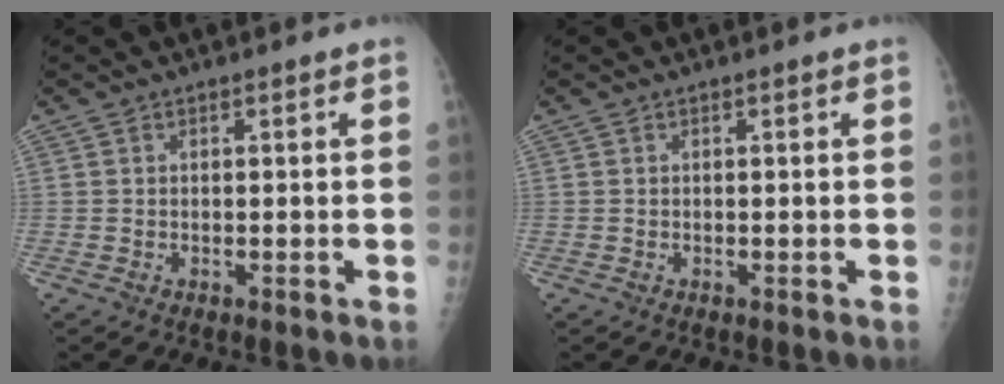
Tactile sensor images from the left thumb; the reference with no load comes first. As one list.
[{"total": 0.0}]